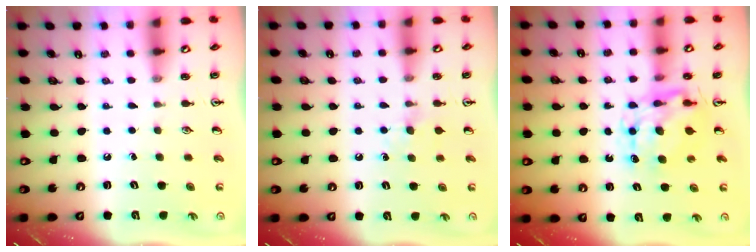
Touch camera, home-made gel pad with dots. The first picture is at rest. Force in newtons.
{"total": 5.7, "press": 5.7, "slide": 0.8}
{"total": 9.7, "press": 9.7, "slide": 0.8}